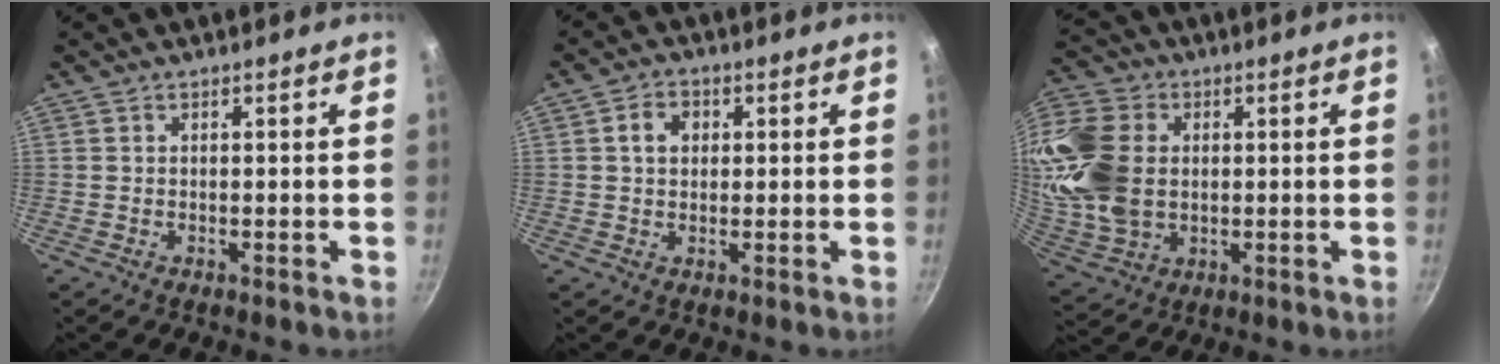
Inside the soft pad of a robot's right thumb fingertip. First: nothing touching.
{"total": 4.5, "force": [0.9, 3.5, 2.6], "torque": [-0.025, 0.008, 0.010]}
{"total": 20.4, "force": [2.0, 15.3, 13.3], "torque": [-0.278, 0.002, 0.044]}